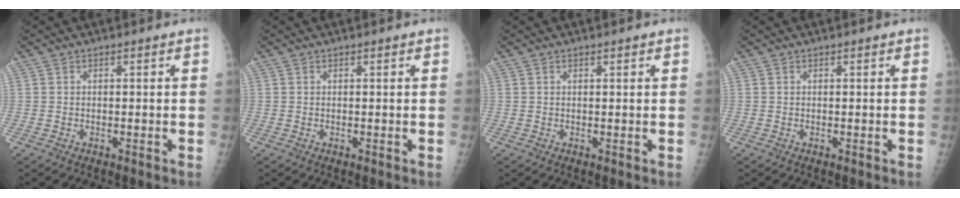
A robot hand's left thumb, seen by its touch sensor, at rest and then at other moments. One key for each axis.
{"total": 0.0}
{"total": 0.5, "fx": 0.4, "fy": 0.1, "fz": 0.4, "tx": -0.005, "ty": 0.000, "tz": 0.006}
{"total": 0.0}